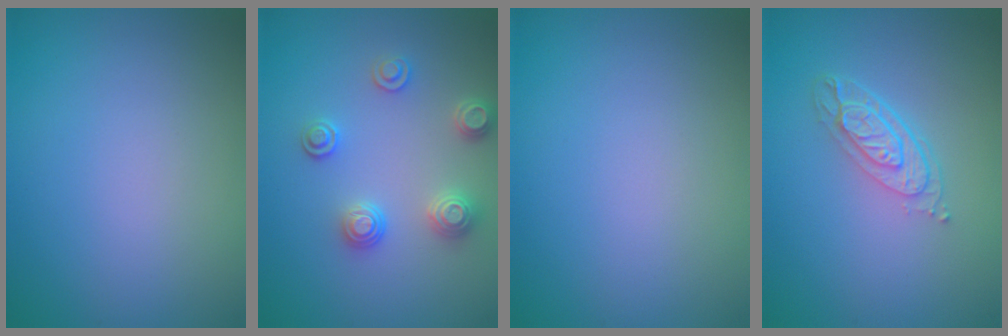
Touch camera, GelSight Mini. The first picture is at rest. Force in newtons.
{"total": 2.9, "press": 2.9, "slide": 0.2}
{"total": 0.0}
{"total": 3.4, "press": 2.6, "slide": 2.2}